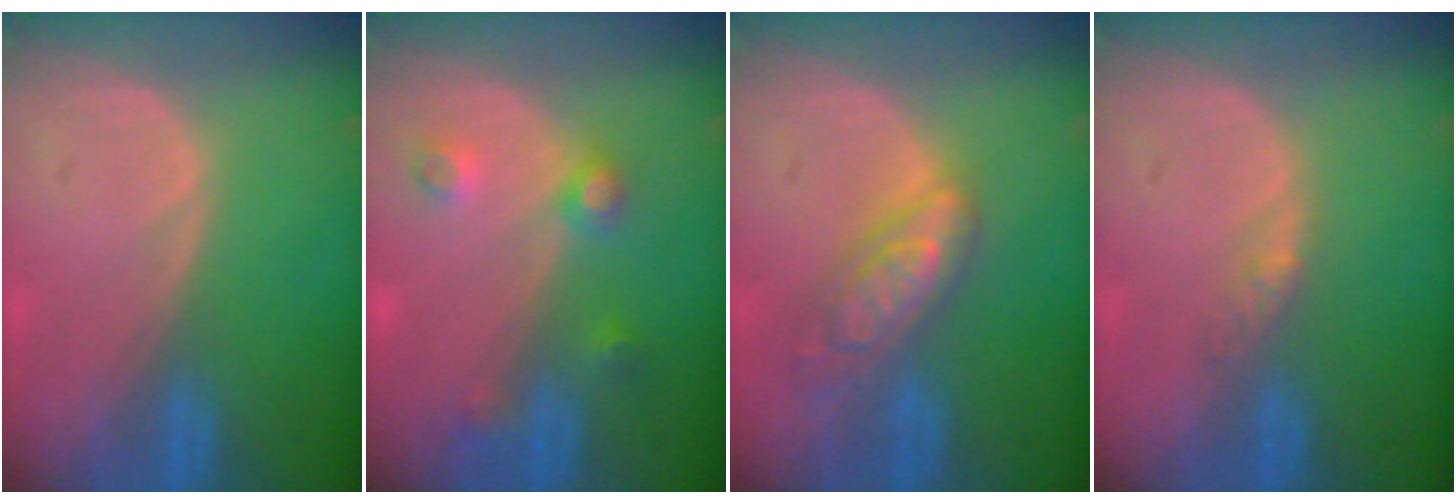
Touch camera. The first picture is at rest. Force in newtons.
{"total": 4.2, "press": 3.7, "slide": 1.9}
{"total": 6.3, "press": 6.3, "slide": 0.4}
{"total": 2.2, "press": 1.7, "slide": 1.3}